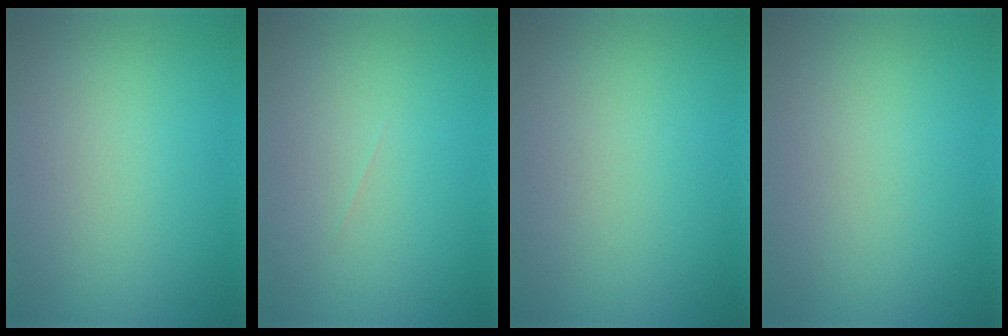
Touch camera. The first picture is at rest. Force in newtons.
{"total": 0.0}
{"total": 0.0}
{"total": 0.0}